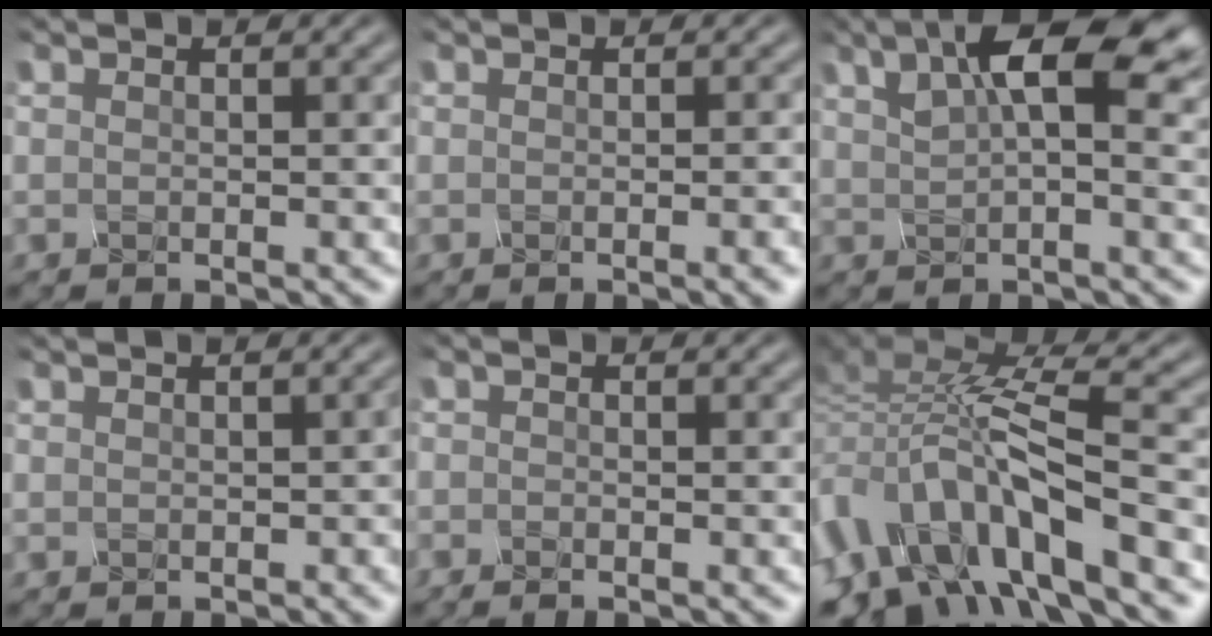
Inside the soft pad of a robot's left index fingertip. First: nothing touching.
{"total": 3.1, "force": [-0.7, 1.3, 2.7], "torque": [-0.012, 0.028, -0.006]}
{"total": 8.8, "force": [3.4, 3.3, 7.4], "torque": [-0.139, 0.021, 0.073]}
{"total": 0.6, "force": [-0.4, -0.2, 0.3], "torque": [-0.012, 0.007, 0.013]}
{"total": 1.8, "force": [-1.7, -0.4, -0.4], "torque": [-0.004, -0.010, -0.004]}
{"total": 10.1, "force": [-4.3, 4.0, 8.2], "torque": [-0.171, 0.011, -0.053]}